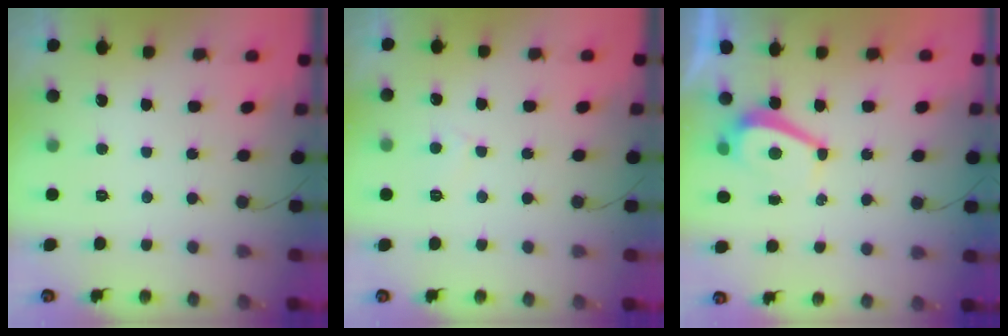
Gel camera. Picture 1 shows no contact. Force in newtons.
{"total": 2.3, "press": 2.3, "slide": 0.2}
{"total": 4.1, "press": 4.1, "slide": 0.3}